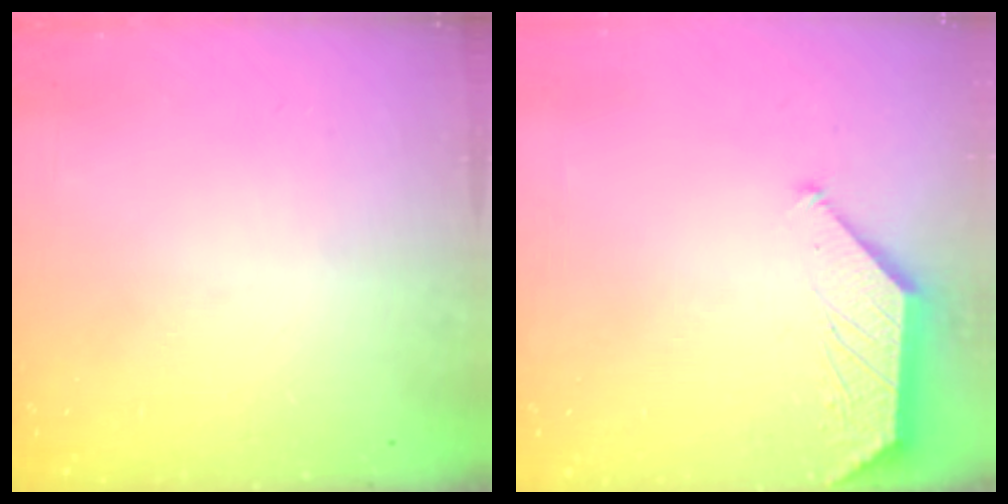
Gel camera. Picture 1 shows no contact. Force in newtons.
{"total": 0.7, "press": 0.7, "slide": 0.1}